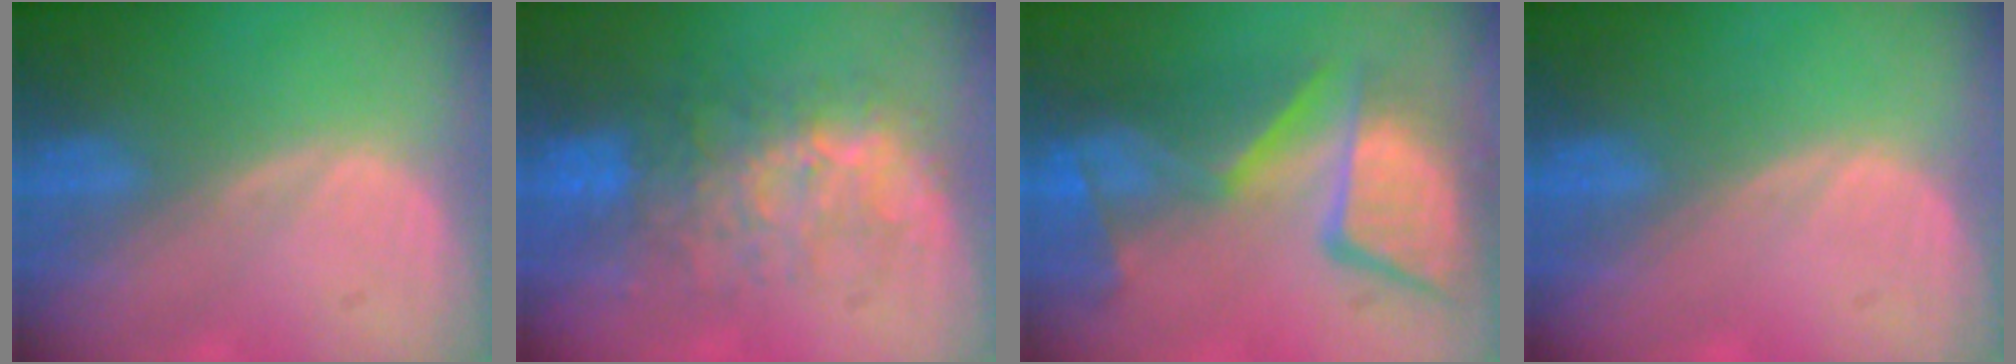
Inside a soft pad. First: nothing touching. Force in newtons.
{"total": 9.3, "press": 8.4, "slide": 4.1}
{"total": 12.5, "press": 11.3, "slide": 5.3}
{"total": 0.0}